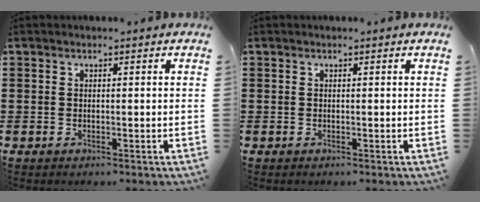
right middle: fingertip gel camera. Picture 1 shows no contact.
{"total": 0.0}